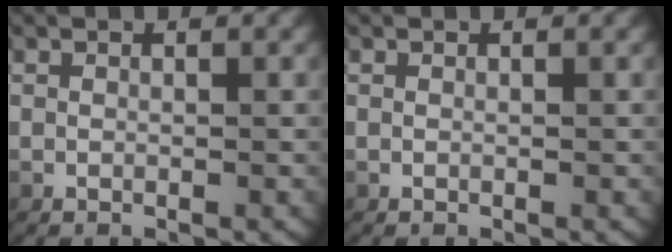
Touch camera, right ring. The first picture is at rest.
{"total": 0.0}